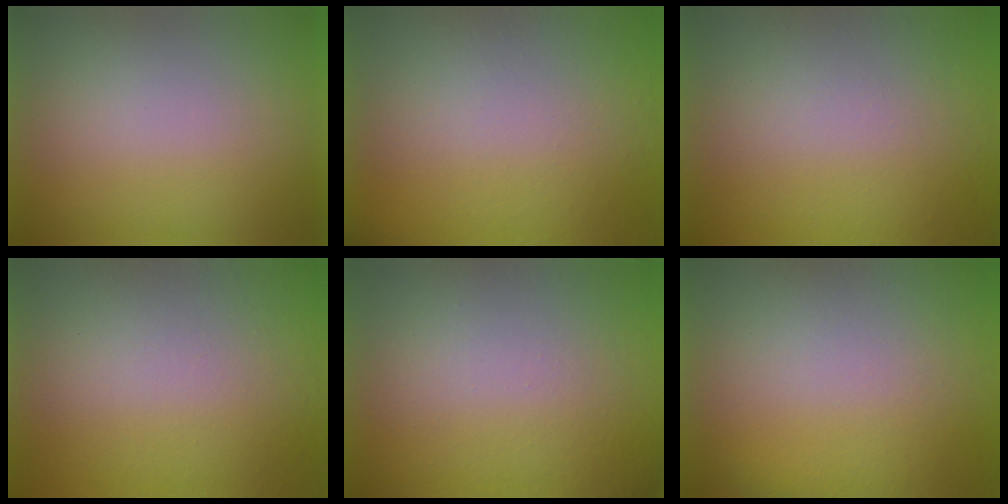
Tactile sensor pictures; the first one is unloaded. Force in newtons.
{"total": 5.0}
{"total": 5.6}
{"total": 8.3}
{"total": 7.3}
{"total": 5.8}